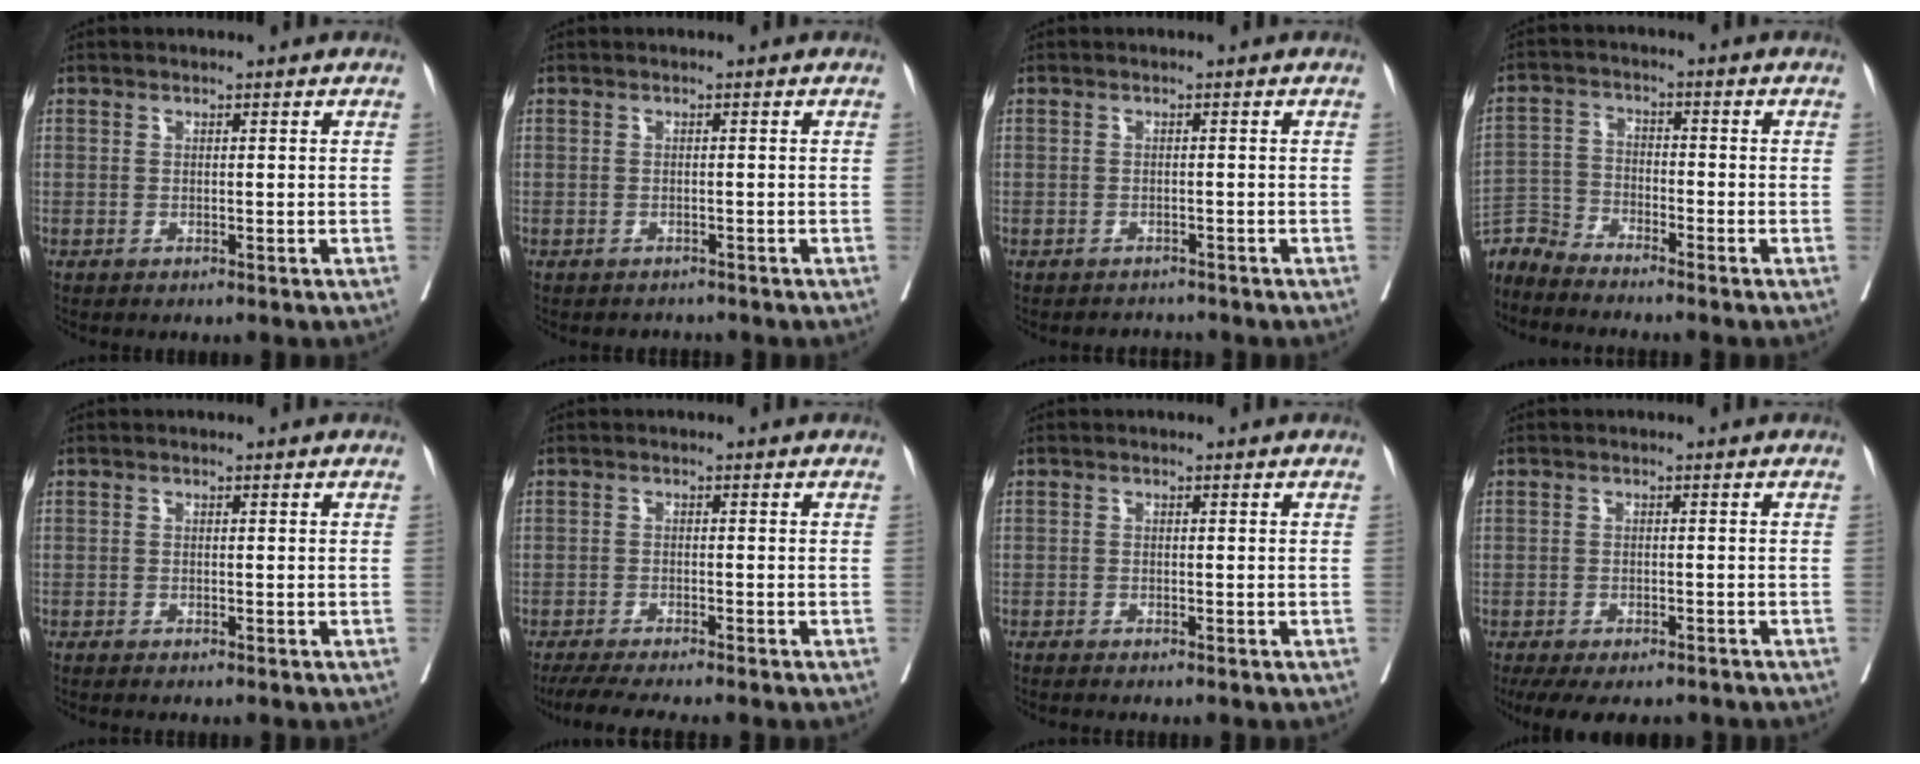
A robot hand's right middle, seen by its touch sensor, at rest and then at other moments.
{"total": 1.2, "force": [-1.1, 0.3, -0.3], "torque": [0.000, -0.003, -0.020]}
{"total": 1.6, "force": [-1.5, 0.3, -0.5], "torque": [0.007, -0.005, -0.023]}
{"total": 6.1, "force": [-6.1, -0.5, -0.3], "torque": [0.003, 0.002, -0.124]}
{"total": 1.7, "force": [-1.5, -0.2, 0.8], "torque": [-0.011, -0.001, -0.022]}
{"total": 7.2, "force": [-6.2, -0.5, 3.7], "torque": [-0.047, -0.017, -0.100]}
{"total": 2.6, "force": [-2.3, -0.3, 1.2], "torque": [-0.016, -0.001, -0.033]}
{"total": 10.7, "force": [-8.9, 3.5, 4.7], "torque": [-0.083, -0.007, -0.119]}